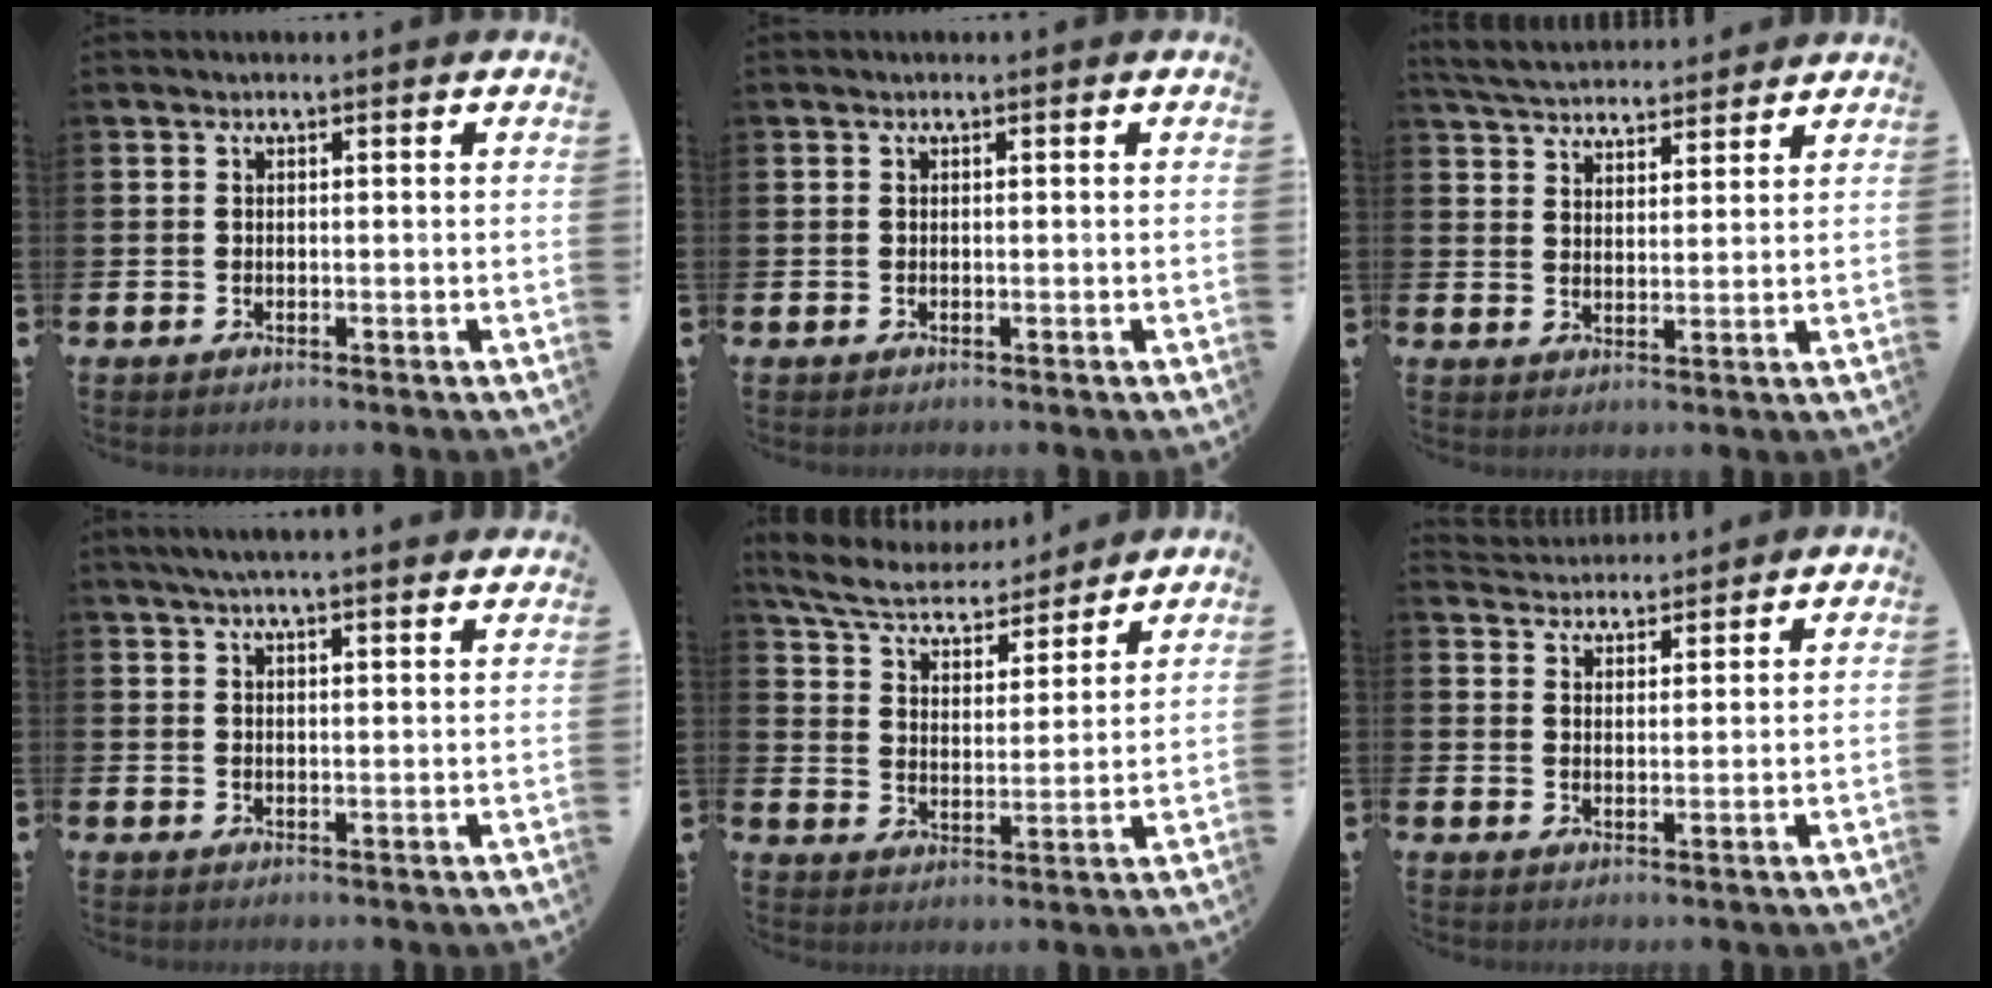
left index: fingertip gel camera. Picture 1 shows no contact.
{"total": 0.0}
{"total": 5.1, "force": [5.0, 0.8, 0.3], "torque": [-0.023, -0.025, 0.090]}
{"total": 4.0, "force": [3.8, -0.2, 1.3], "torque": [-0.031, -0.010, 0.068]}
{"total": 7.2, "force": [6.7, 1.8, 2.0], "torque": [-0.071, -0.046, 0.115]}
{"total": 3.8, "force": [3.7, 0.7, -0.5], "torque": [-0.004, -0.019, 0.069]}